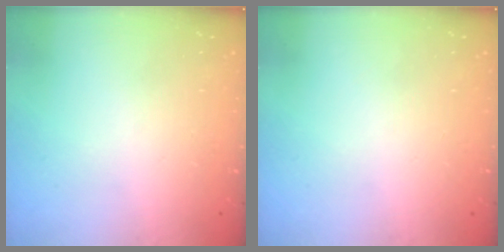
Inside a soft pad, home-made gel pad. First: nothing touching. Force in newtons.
{"total": 0.0}